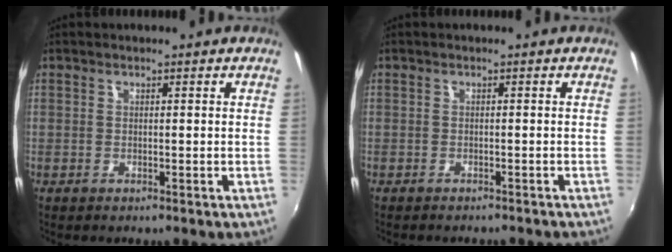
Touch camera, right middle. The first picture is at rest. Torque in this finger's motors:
{"motor_torque": [1.08, -1.06, 0.06, 0.06]}